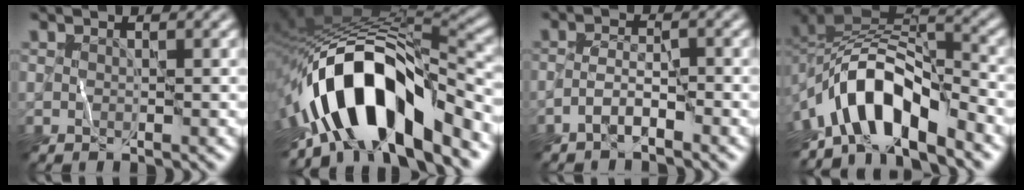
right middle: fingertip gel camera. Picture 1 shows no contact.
{"total": 14.0, "force": [-5.8, 5.6, 11.5], "torque": [-0.182, 0.015, -0.107]}
{"total": 1.9, "force": [-1.5, 0.3, 1.2], "torque": [-0.025, 0.008, -0.034]}
{"total": 9.1, "force": [-5.2, 3.8, 6.4], "torque": [-0.096, 0.013, -0.102]}